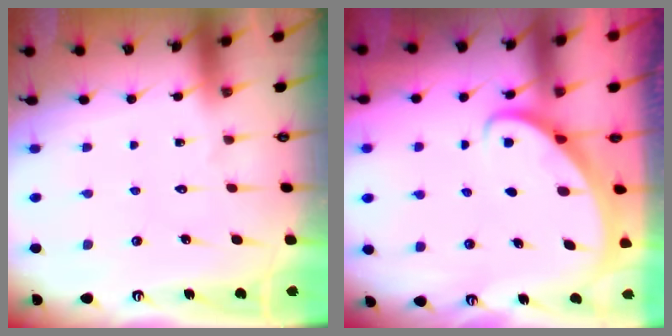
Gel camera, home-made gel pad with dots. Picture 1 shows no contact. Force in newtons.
{"total": 2.5, "press": 2.5, "slide": 0.3}